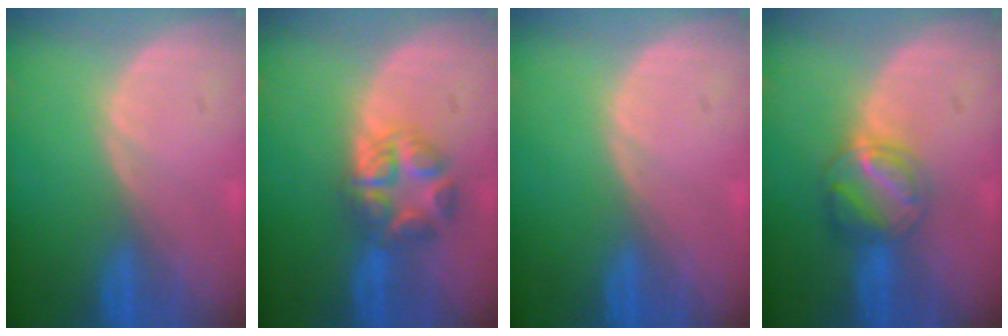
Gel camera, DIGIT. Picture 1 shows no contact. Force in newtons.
{"total": 6.3, "press": 6.3, "slide": 0.1}
{"total": 0.0}
{"total": 5.8, "press": 5.7, "slide": 1.0}